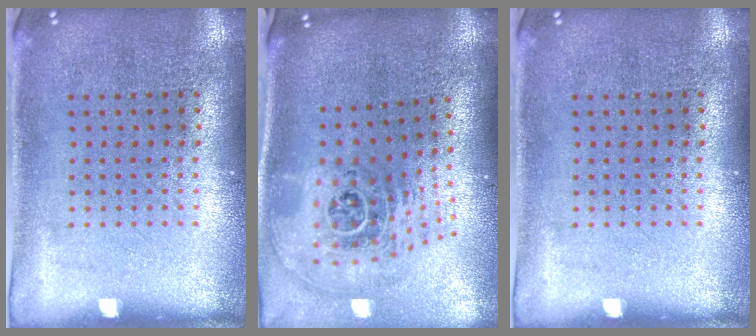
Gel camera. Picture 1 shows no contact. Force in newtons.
{"total": 2.8, "press": 1.8, "slide": 2.1}
{"total": 0.0}